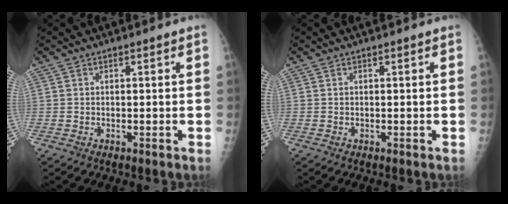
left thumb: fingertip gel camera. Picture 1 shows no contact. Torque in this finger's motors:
{"motor_torque": [0.00, 0.00, -0.01, -0.01, 0.00]}